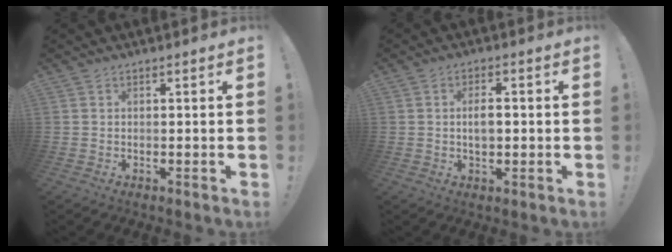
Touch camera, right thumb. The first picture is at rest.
{"total": 4.4, "force": [-0.1, 2.3, 3.7], "torque": [-0.053, -0.001, -0.009]}